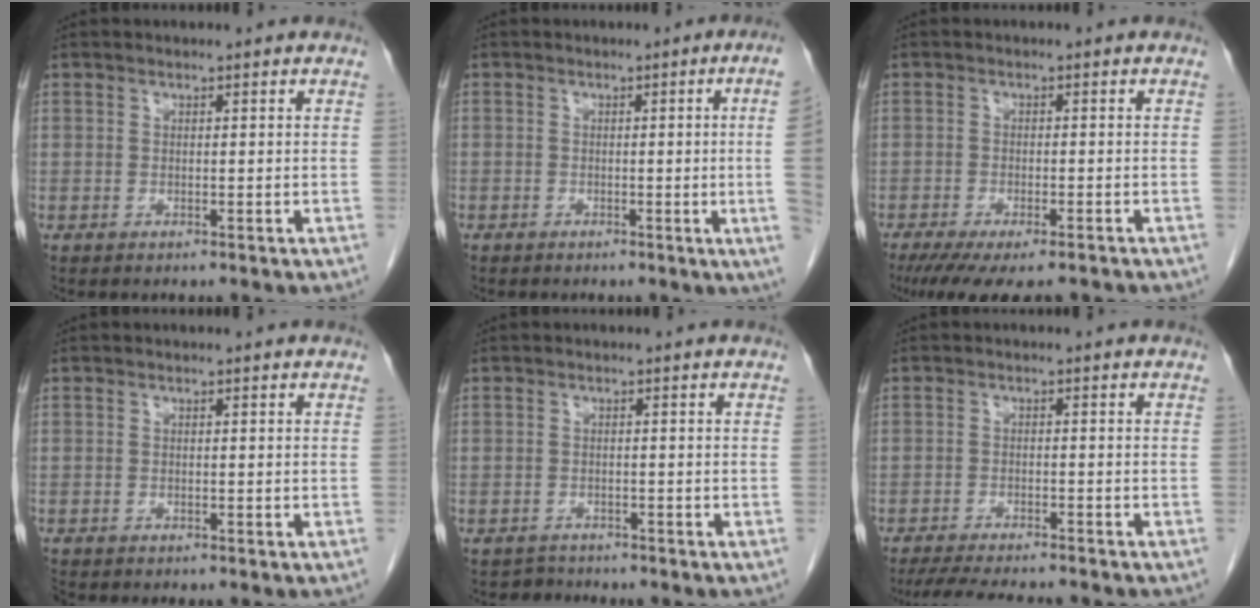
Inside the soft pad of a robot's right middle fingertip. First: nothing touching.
{"total": 5.9, "force": [-0.6, -1.9, 5.6], "torque": [-0.047, -0.008, -0.008]}
{"total": 11.2, "force": [-9.0, 2.5, 6.2], "torque": [-0.090, -0.018, -0.131]}
{"total": 1.3, "force": [-1.2, 0.6, 0.3], "torque": [-0.013, -0.003, -0.021]}
{"total": 1.8, "force": [-1.5, 0.5, -0.8], "torque": [0.015, -0.003, -0.026]}
{"total": 10.4, "force": [-9.3, 1.4, 4.4], "torque": [-0.064, -0.013, -0.135]}